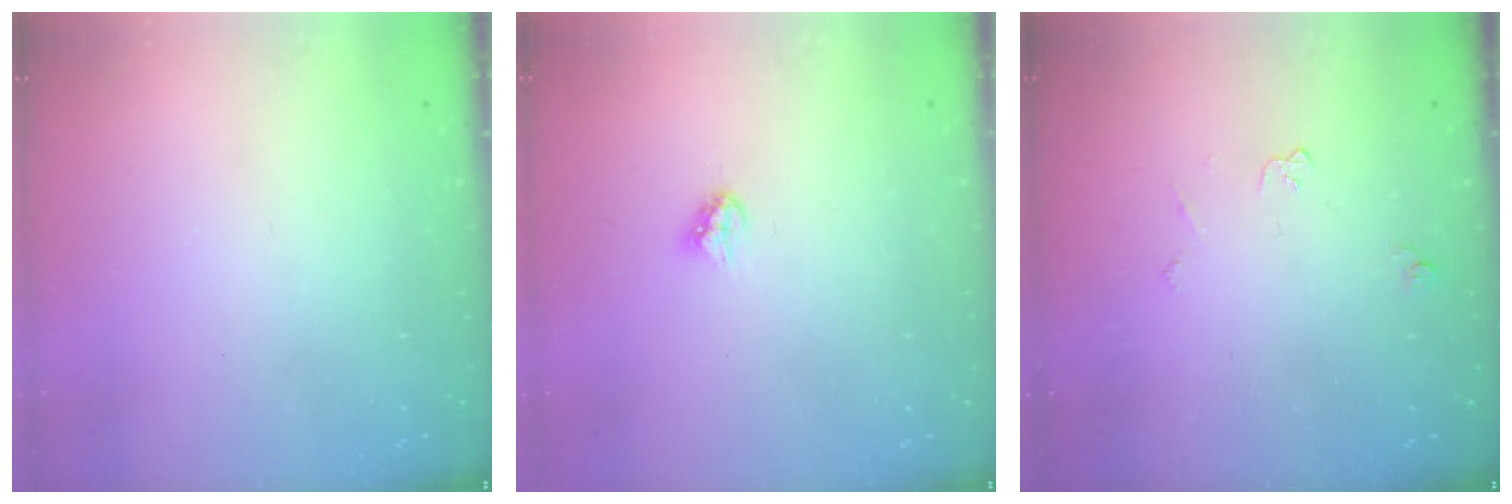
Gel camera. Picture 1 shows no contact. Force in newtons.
{"total": 3.5, "press": 3.5, "slide": 0.2}
{"total": 3.4, "press": 3.4, "slide": 0.6}